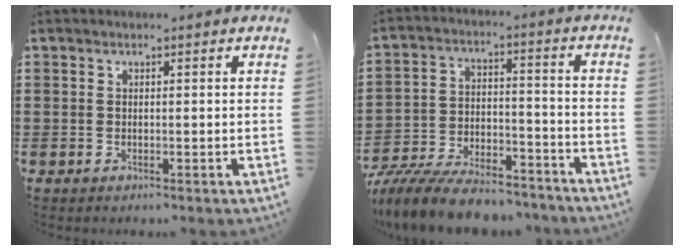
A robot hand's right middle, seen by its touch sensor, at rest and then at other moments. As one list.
[{"total": 9.4, "force": [-8.8, 1.8, 2.8], "torque": [-0.053, 0.020, -0.171]}]